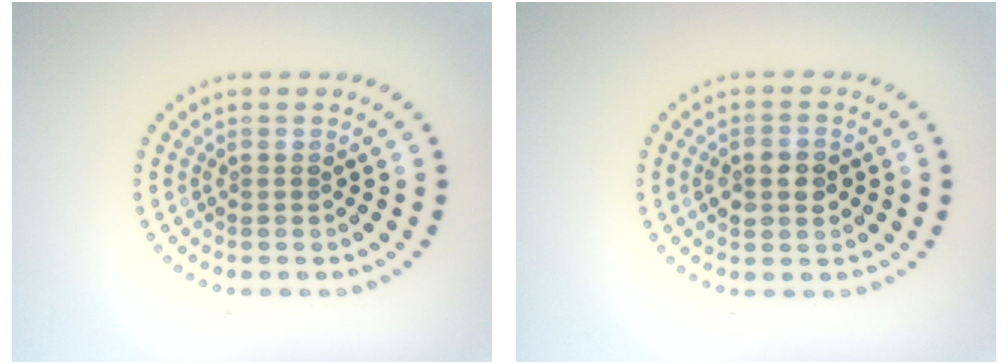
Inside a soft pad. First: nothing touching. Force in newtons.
{"total": 3.2, "press": 3.2, "slide": 0.1}